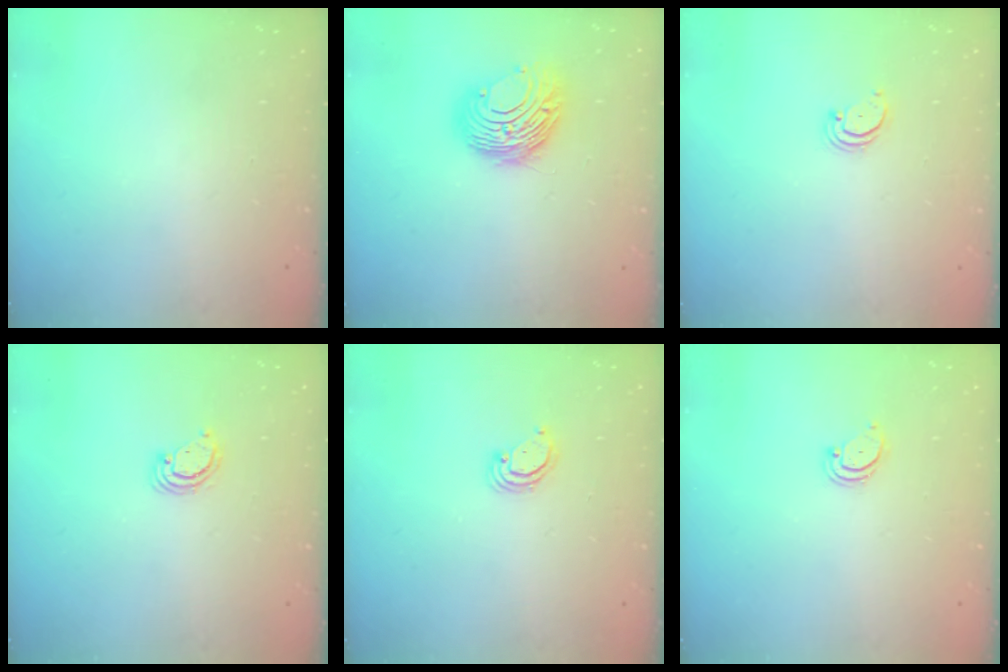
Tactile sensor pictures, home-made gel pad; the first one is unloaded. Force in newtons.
{"total": 10.9, "press": 10.9, "slide": 0.6}
{"total": 2.2, "press": 2.2, "slide": 0.2}
{"total": 2.9, "press": 2.9, "slide": 0.3}
{"total": 3.1, "press": 3.1, "slide": 0.3}
{"total": 2.2, "press": 2.2, "slide": 0.3}